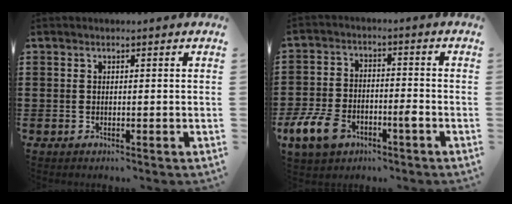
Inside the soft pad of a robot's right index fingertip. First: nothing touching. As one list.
[{"total": 7.7, "force": [-4.2, 3.9, 5.1], "torque": [-0.131, -0.003, -0.084]}]